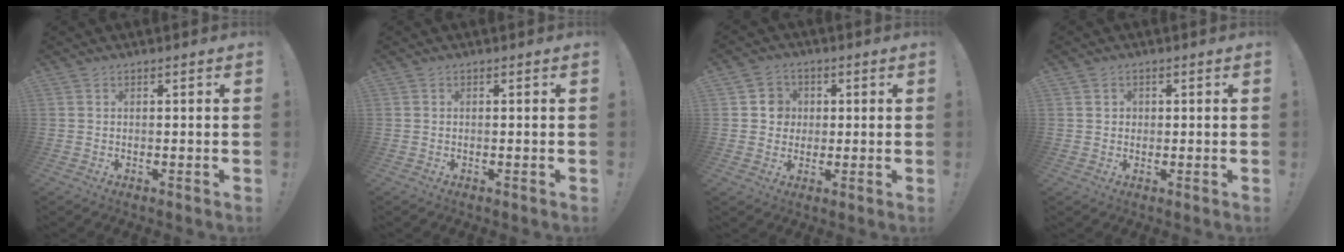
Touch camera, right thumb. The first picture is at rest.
{"total": 0.0}
{"total": 6.1, "force": [0.9, 5.9, 1.3], "torque": [-0.009, -0.005, 0.017]}
{"total": 1.7, "force": [0.5, 1.6, 0.3], "torque": [0.001, -0.001, 0.006]}